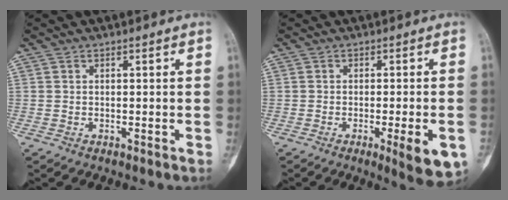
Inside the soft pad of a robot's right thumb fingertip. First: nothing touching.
{"total": 8.2, "force": [-3.0, 1.8, 7.4], "torque": [-0.089, -0.006, -0.036]}